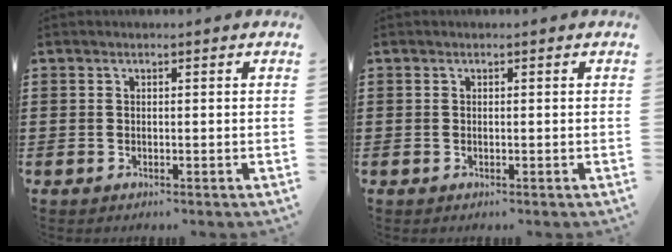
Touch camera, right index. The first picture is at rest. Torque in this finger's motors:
{"motor_torque": [-0.11, 0.61, 0.01, 0.00]}